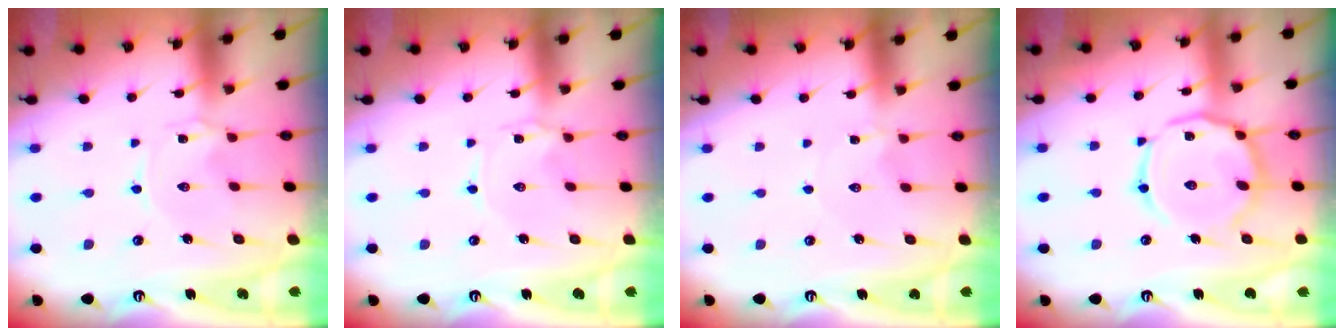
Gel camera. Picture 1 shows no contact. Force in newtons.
{"total": 1.5, "press": 1.5, "slide": 0.2}
{"total": 1.0, "press": 1.0, "slide": 0.1}
{"total": 14.8, "press": 14.7, "slide": 1.1}